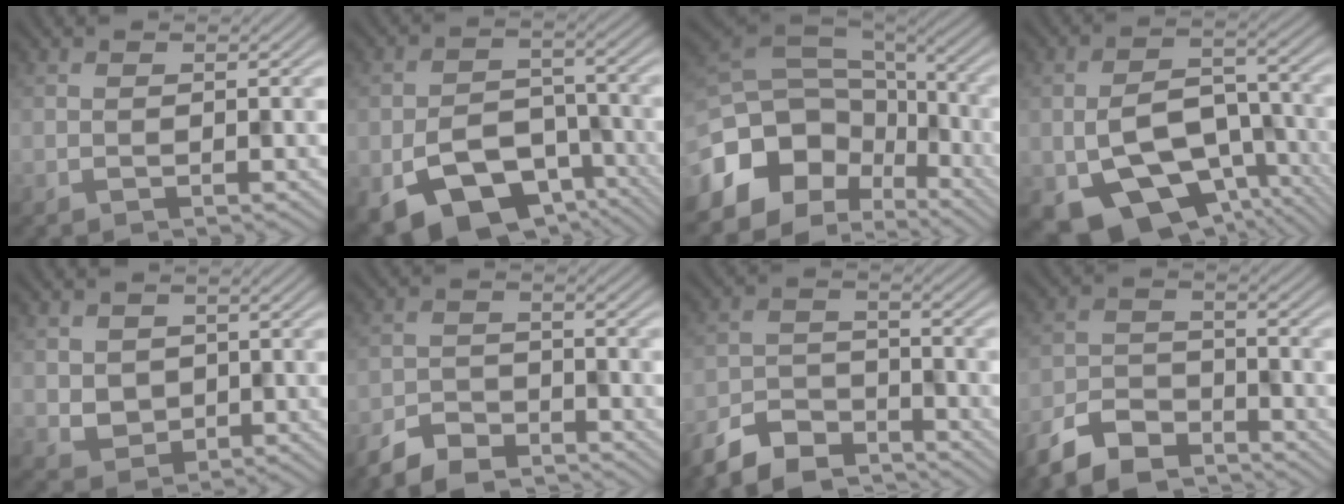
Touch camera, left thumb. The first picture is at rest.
{"total": 11.4, "force": [-6.3, 6.8, 6.7], "torque": [-0.127, -0.019, -0.103]}
{"total": 15.9, "force": [-7.2, 11.1, 8.7], "torque": [-0.233, -0.035, -0.107]}
{"total": 12.8, "force": [-5.9, 7.7, 8.3], "torque": [-0.161, -0.028, -0.093]}
{"total": 3.1, "force": [0.7, 2.7, 1.3], "torque": [-0.047, -0.008, 0.014]}
{"total": 5.0, "force": [-4.3, 1.8, 1.8], "torque": [-0.030, -0.006, -0.091]}
{"total": 7.2, "force": [-6.1, 2.8, 2.6], "torque": [-0.056, -0.010, -0.131]}
{"total": 7.6, "force": [-6.1, 3.2, 3.3], "torque": [-0.069, -0.011, -0.133]}